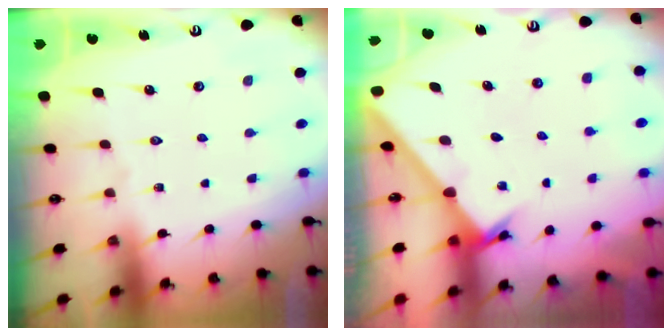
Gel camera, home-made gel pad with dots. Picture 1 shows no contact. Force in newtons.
{"total": 1.9, "press": 1.9, "slide": 0.1}